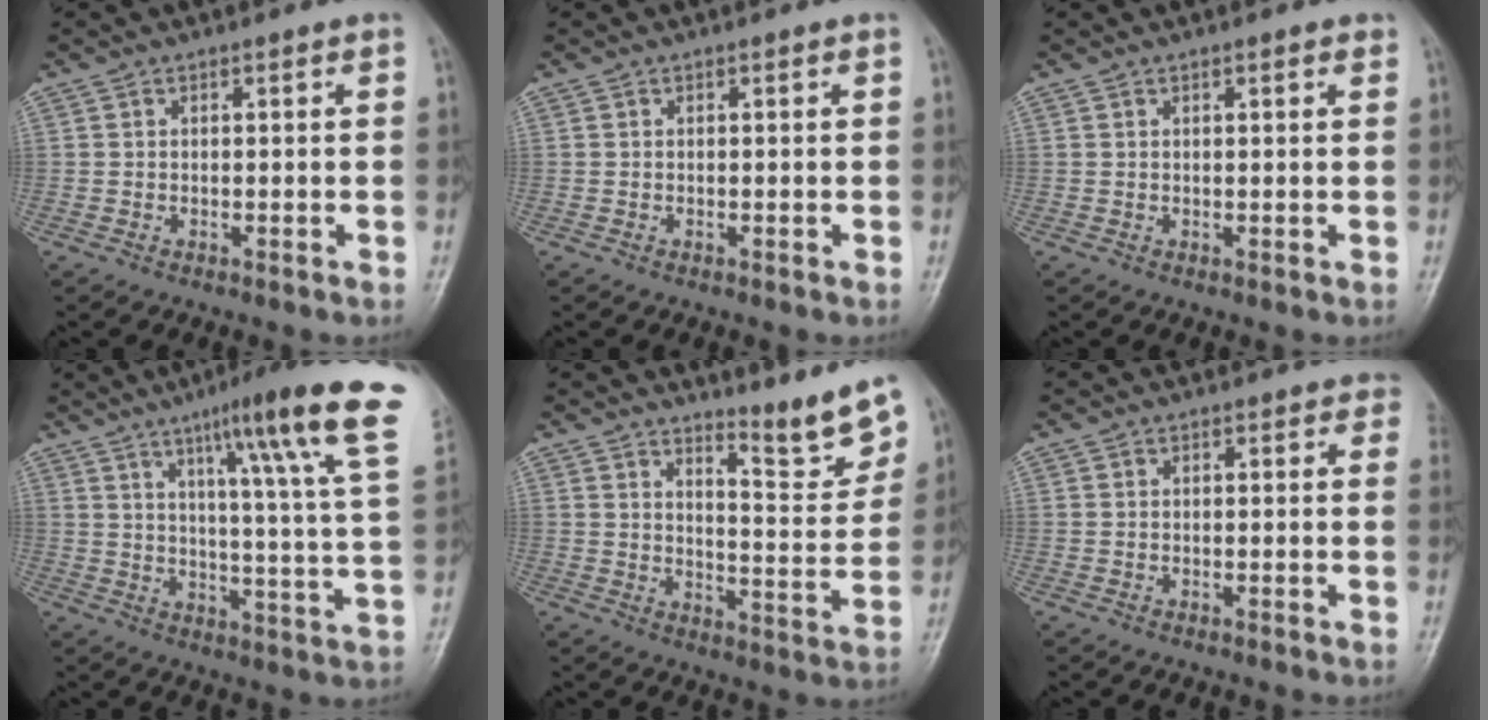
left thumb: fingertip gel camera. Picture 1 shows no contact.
{"total": 0.0}
{"total": 1.2, "force": [0.7, 0.4, 0.9], "torque": [-0.012, 0.000, 0.006]}
{"total": 21.1, "force": [11.6, 1.6, 17.5], "torque": [-0.229, -0.038, 0.150]}
{"total": 8.2, "force": [6.9, 0.5, 4.3], "torque": [-0.048, -0.073, 0.109]}
{"total": 1.6, "force": [0.9, 1.1, 0.7], "torque": [0.016, -0.002, -0.004]}